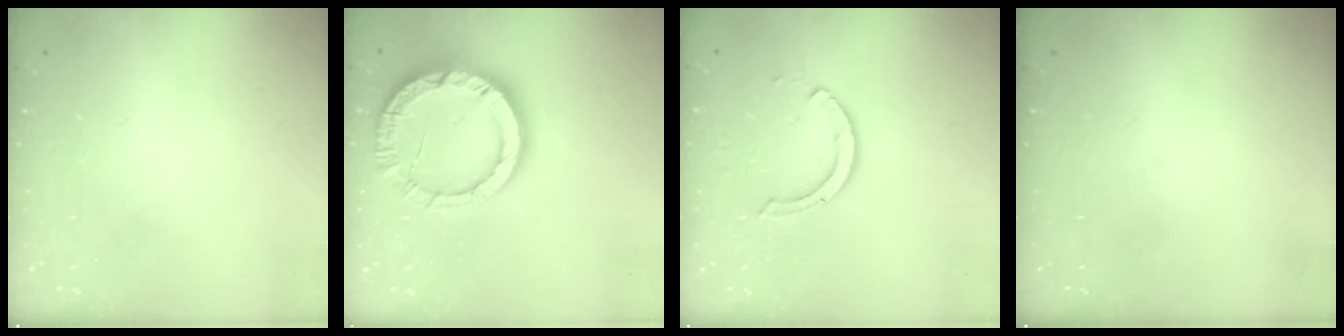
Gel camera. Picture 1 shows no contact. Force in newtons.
{"total": 13.6, "press": 13.5, "slide": 1.4}
{"total": 7.0, "press": 6.9, "slide": 0.8}
{"total": 0.0}